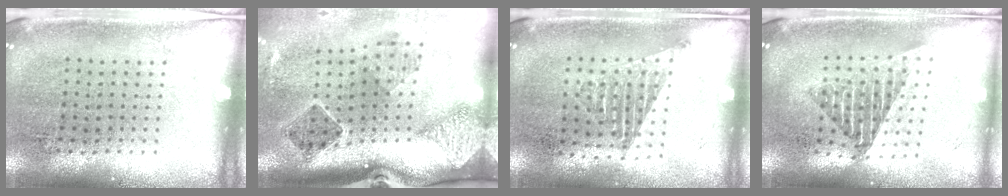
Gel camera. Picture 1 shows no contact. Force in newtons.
{"total": 2.3, "press": 1.7, "slide": 1.5}
{"total": 1.3, "press": 1.0, "slide": 0.8}
{"total": 1.6, "press": 1.3, "slide": 0.9}